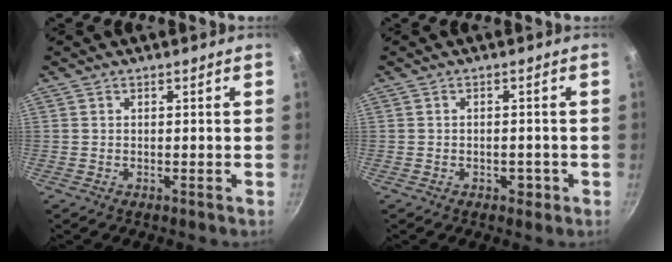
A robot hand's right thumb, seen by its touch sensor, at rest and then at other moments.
{"total": 2.3, "force": [-1.0, 1.6, 1.4], "torque": [-0.012, 0.007, -0.010]}